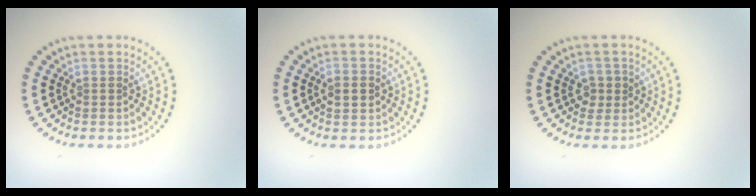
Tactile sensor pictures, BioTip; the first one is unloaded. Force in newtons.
{"total": 2.2, "press": 2.2, "slide": 0.1}
{"total": 1.2, "press": 1.1, "slide": 0.4}